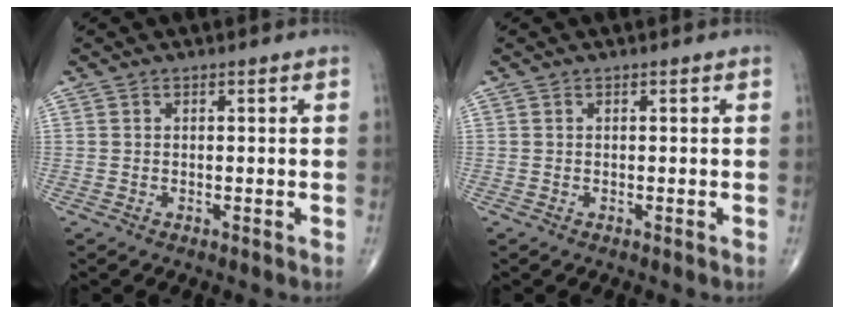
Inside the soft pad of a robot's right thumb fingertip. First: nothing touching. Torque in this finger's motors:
{"motor_torque": [-0.03, 0.03, -0.07, -0.05, 0.00]}